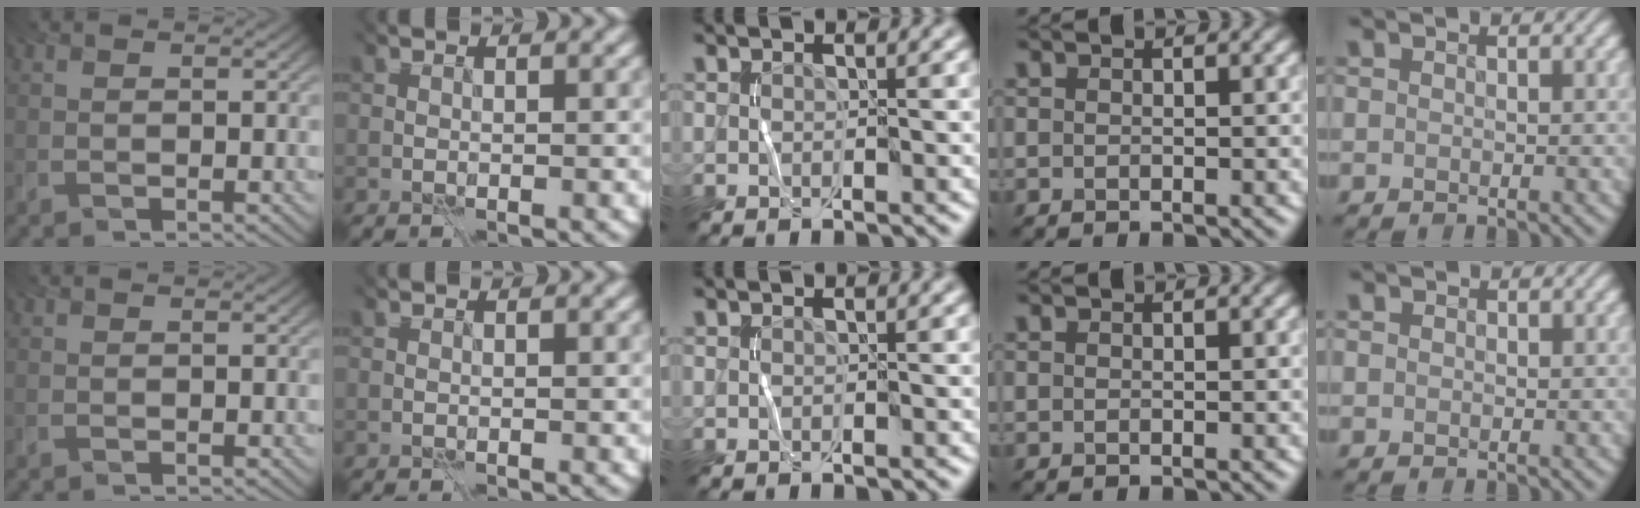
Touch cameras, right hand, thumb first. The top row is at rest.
{"little": {"total": 0.6, "force": [-0.3, -0.2, -0.4], "torque": [0.004, -0.003, 0.000]}}